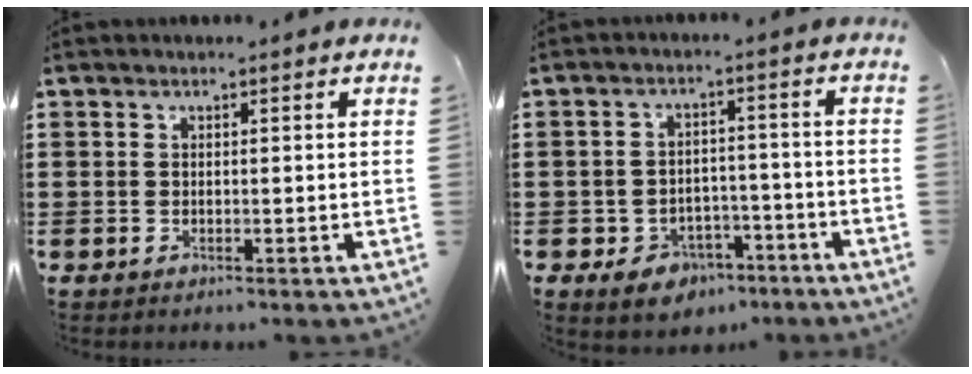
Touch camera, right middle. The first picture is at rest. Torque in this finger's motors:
{"motor_torque": [1.44, -0.70, 0.48, 0.09]}